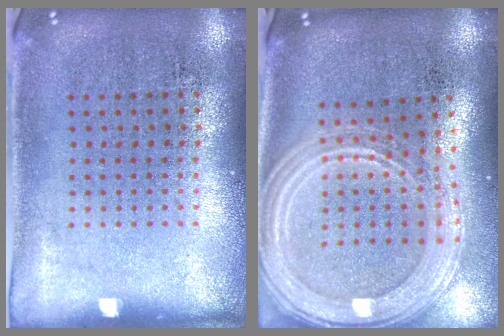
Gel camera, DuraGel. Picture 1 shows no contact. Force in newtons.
{"total": 2.5, "press": 2.2, "slide": 1.3}